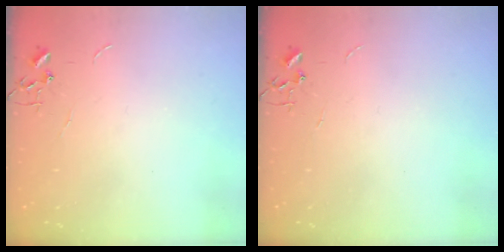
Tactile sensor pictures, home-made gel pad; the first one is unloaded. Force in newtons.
{"total": 0.0}